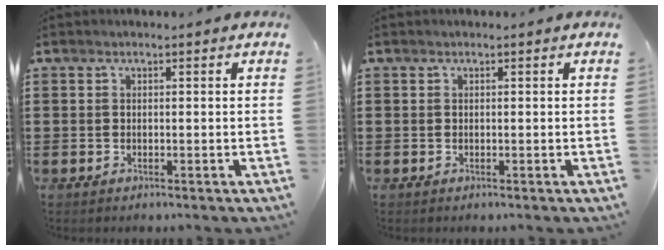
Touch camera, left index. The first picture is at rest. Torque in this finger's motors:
{"motor_torque": [0.03, 0.04, 0.00, 0.00]}